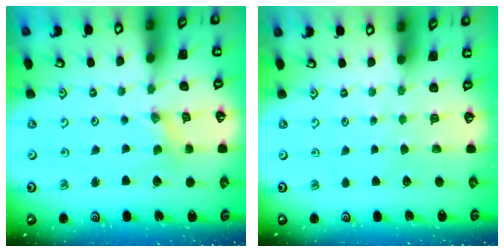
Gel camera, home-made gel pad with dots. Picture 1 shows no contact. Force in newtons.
{"total": 0.0}